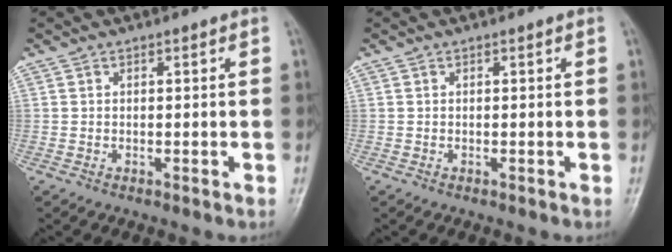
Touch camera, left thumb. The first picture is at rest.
{"total": 0.0}